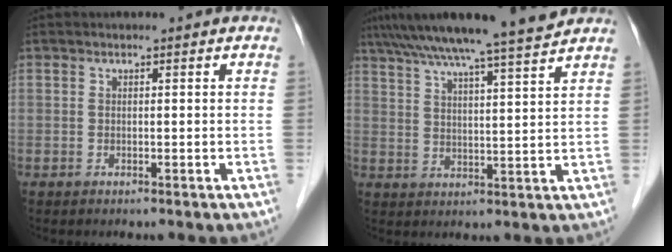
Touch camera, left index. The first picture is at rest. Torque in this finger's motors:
{"motor_torque": [-0.04, -0.54, 0.47, 0.21]}